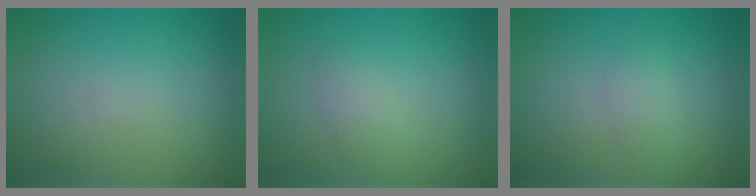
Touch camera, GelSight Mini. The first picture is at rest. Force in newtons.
{"total": 1.4, "press": 1.4, "slide": 0.1}
{"total": 1.3, "press": 1.3, "slide": 0.0}